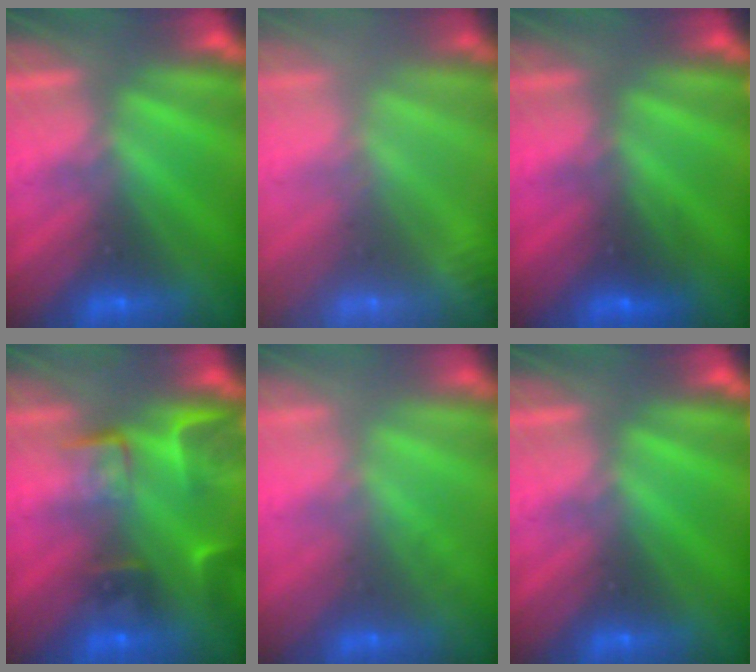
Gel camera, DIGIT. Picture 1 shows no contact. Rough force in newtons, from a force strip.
{"total": 2.5}
{"total": 2.4}
{"total": 7.7}
{"total": 2.5}
{"total": 0.0}